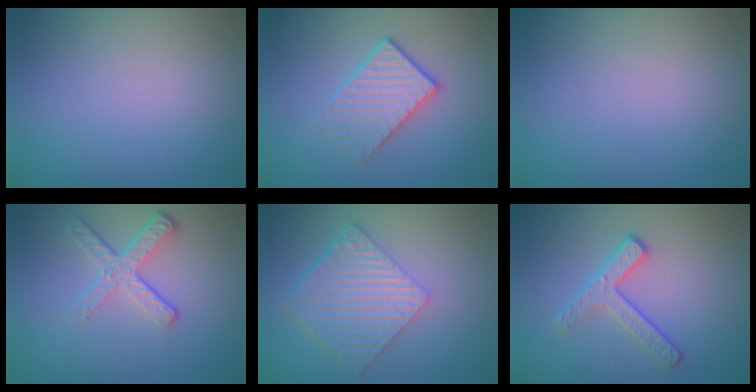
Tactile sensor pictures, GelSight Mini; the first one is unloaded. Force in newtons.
{"total": 2.6, "press": 2.3, "slide": 1.2}
{"total": 0.0}
{"total": 3.9, "press": 2.7, "slide": 2.8}
{"total": 6.5, "press": 4.5, "slide": 4.7}
{"total": 2.8, "press": 2.4, "slide": 1.4}